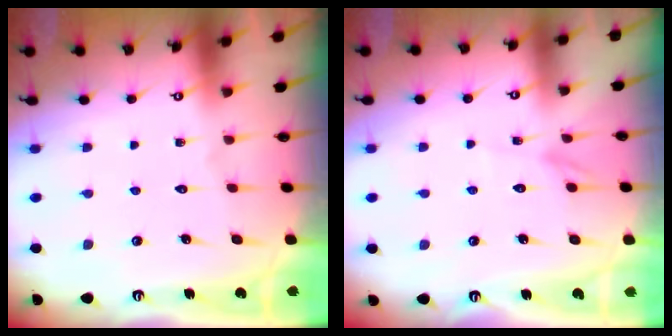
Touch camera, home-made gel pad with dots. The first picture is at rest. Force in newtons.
{"total": 2.4, "press": 2.4, "slide": 0.3}